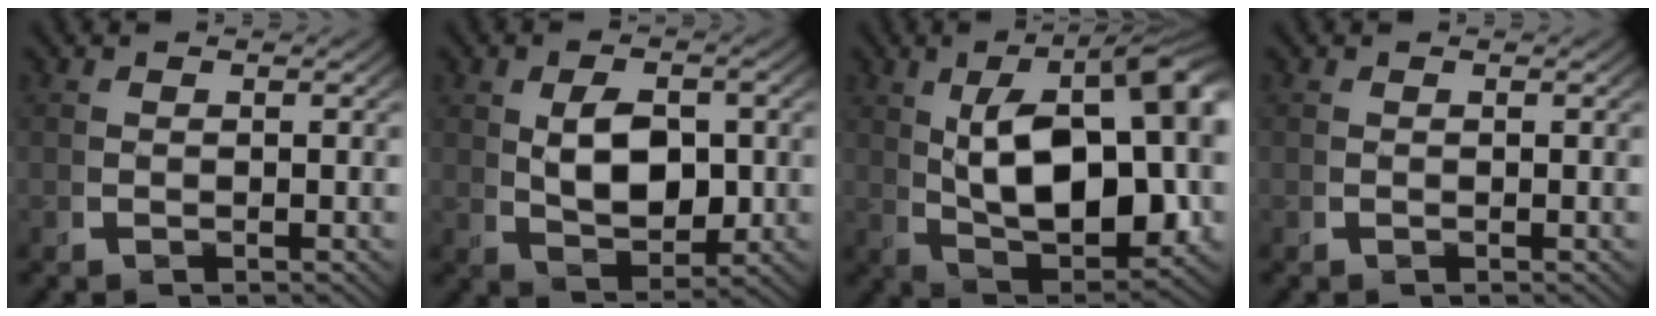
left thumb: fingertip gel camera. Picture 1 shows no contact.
{"total": 6.0, "force": [0.3, 3.7, 4.7], "torque": [-0.077, -0.015, 0.014]}
{"total": 15.7, "force": [-0.4, 8.3, 13.3], "torque": [-0.215, -0.027, 0.016]}
{"total": 0.0}